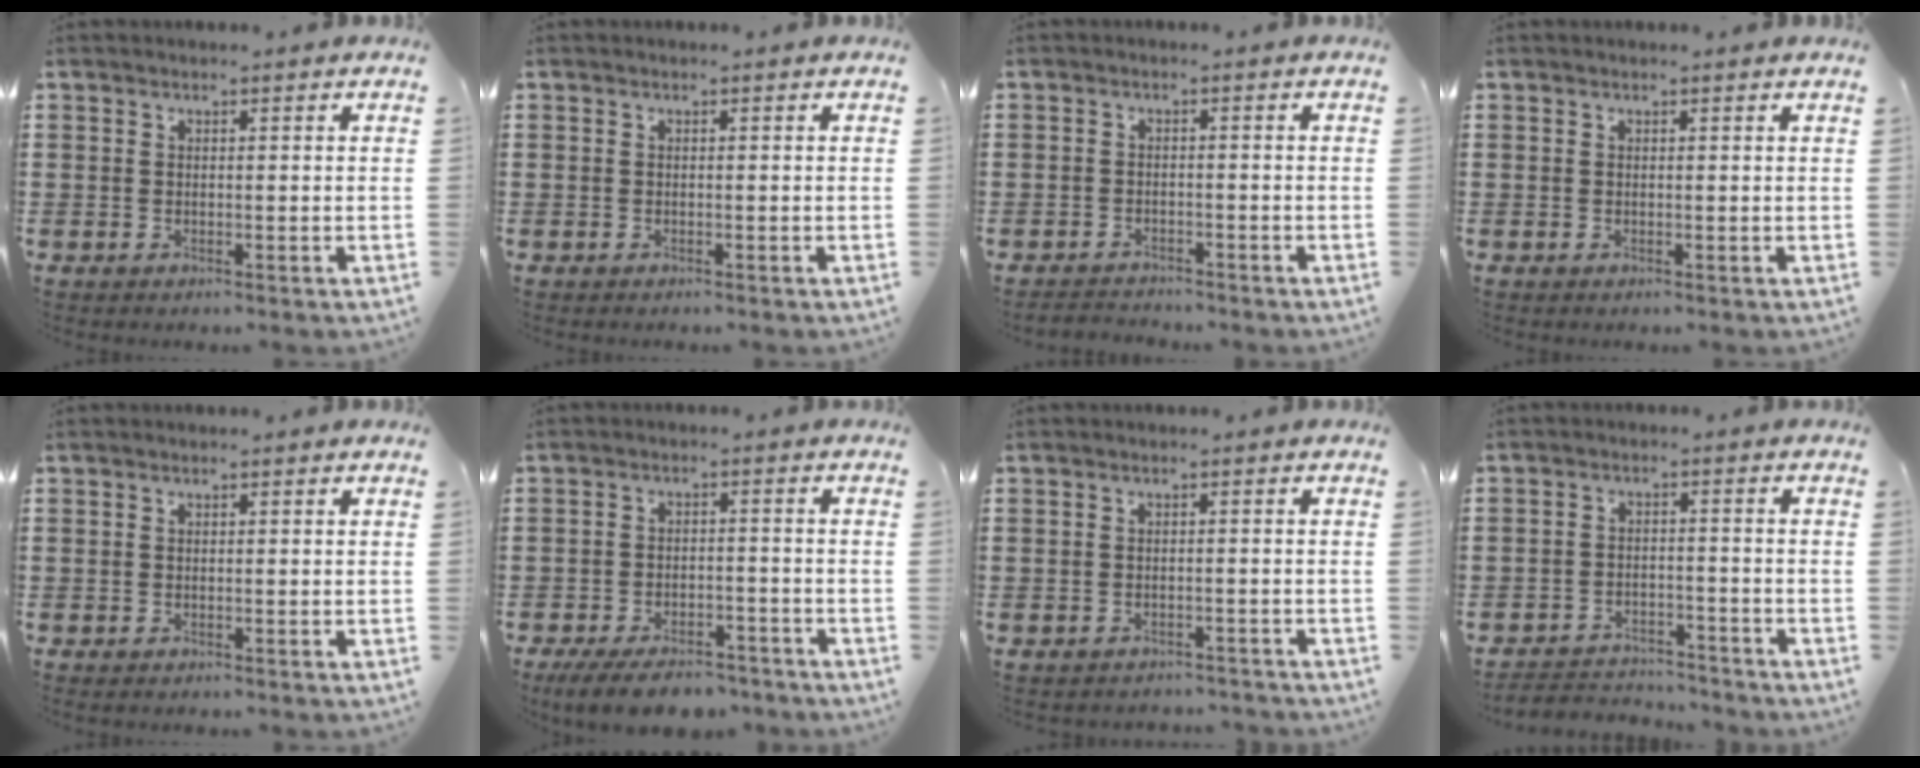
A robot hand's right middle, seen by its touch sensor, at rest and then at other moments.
{"total": 0.0}
{"total": 1.9, "force": [-1.9, 0.3, -0.3], "torque": [-0.001, 0.001, -0.044]}
{"total": 0.0}
{"total": 0.0}
{"total": 5.6, "force": [-5.0, 1.2, 2.2], "torque": [-0.045, 0.000, -0.097]}
{"total": 1.4, "force": [-1.4, 0.2, 0.0], "torque": [-0.006, 0.000, -0.030]}
{"total": 3.6, "force": [-3.5, 0.8, -0.2], "torque": [-0.005, 0.001, -0.075]}